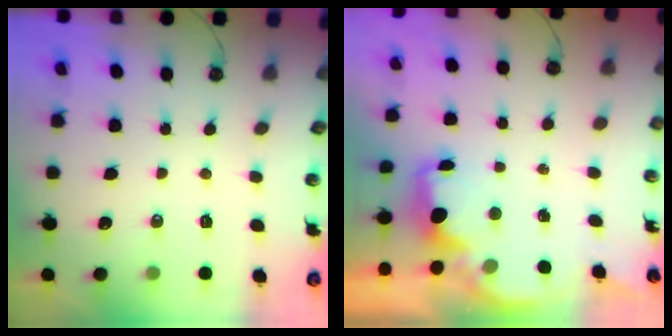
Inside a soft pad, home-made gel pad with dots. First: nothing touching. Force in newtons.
{"total": 2.5, "press": 2.3, "slide": 0.8}